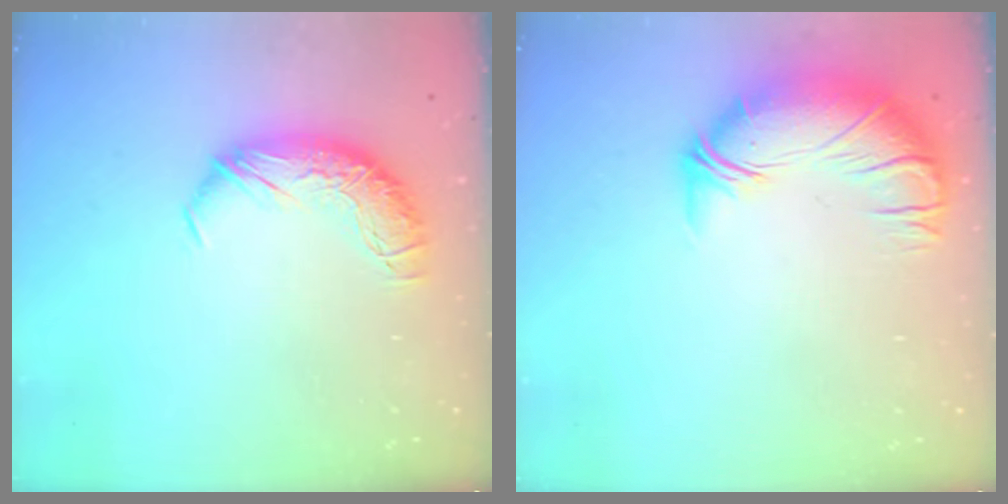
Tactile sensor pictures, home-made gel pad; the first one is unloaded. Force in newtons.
{"total": 2.7, "press": 0.3, "slide": 2.7}